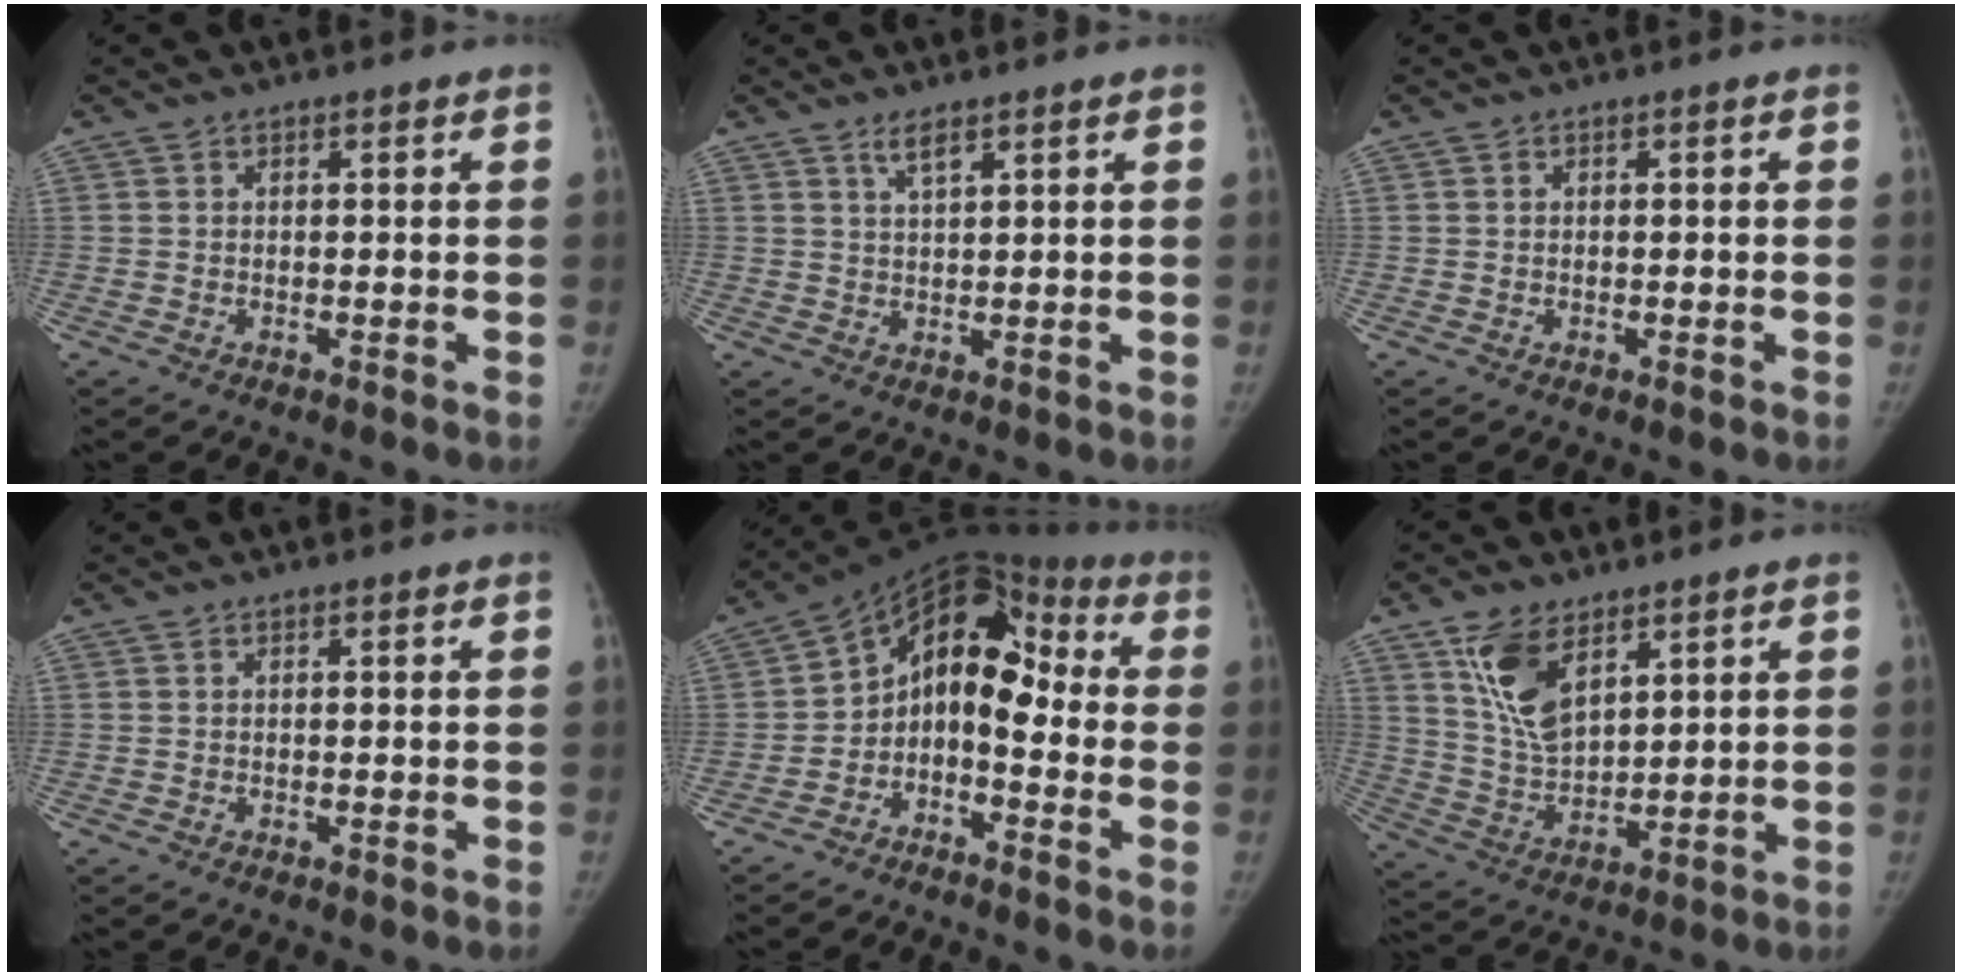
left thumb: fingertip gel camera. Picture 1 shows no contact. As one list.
[{"total": 2.6, "force": [1.8, 0.4, 1.8], "torque": [-0.038, -0.009, 0.039]}, {"total": 0.0}, {"total": 0.0}, {"total": 12.4, "force": [-2.5, 8.6, 8.6], "torque": [-0.093, 0.090, -0.060]}, {"total": 11.4, "force": [6.1, 6.0, 7.5], "torque": [-0.122, -0.030, 0.129]}]